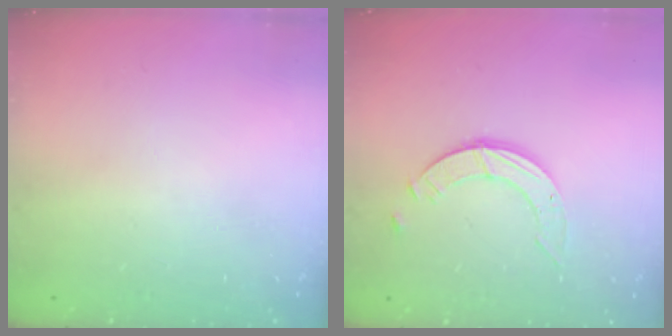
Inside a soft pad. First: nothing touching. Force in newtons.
{"total": 3.5, "press": 3.5, "slide": 0.2}